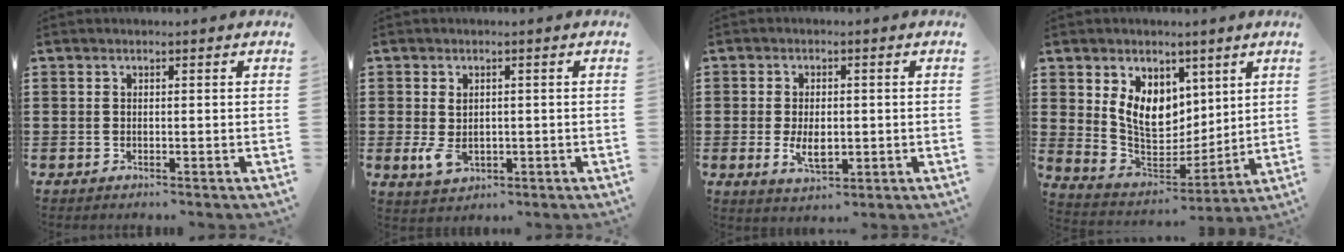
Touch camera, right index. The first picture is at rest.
{"total": 3.3, "force": [-0.3, 2.1, 2.6], "torque": [-0.065, -0.004, -0.008]}
{"total": 4.4, "force": [-0.5, 2.5, 3.7], "torque": [-0.067, -0.001, -0.012]}
{"total": 8.9, "force": [4.1, 6.8, 3.9], "torque": [-0.092, -0.011, 0.081]}